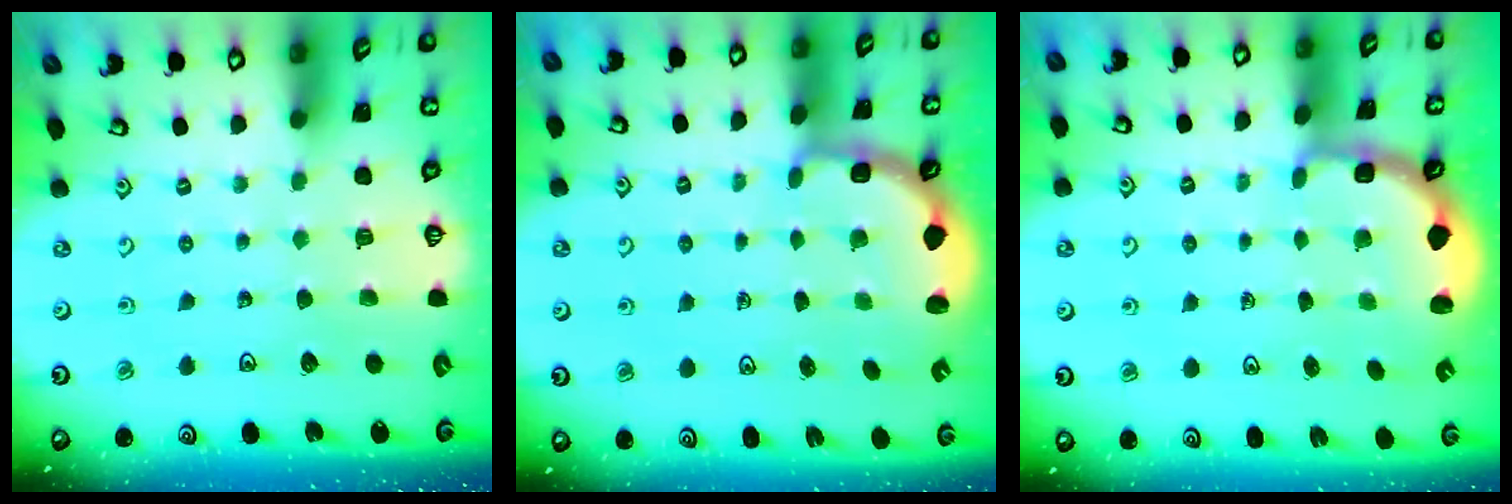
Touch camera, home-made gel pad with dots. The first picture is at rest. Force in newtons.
{"total": 3.0, "press": 2.0, "slide": 2.2}
{"total": 2.5, "press": 2.3, "slide": 1.1}